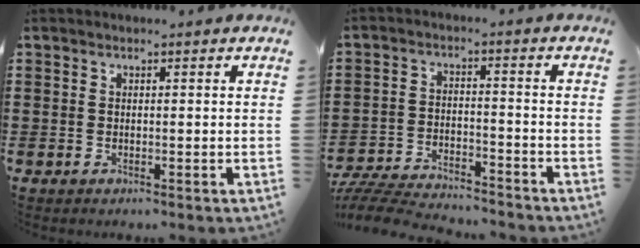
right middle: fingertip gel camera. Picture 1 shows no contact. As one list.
[{"total": 6.9, "force": [-6.7, 0.8, 1.5], "torque": [-0.033, 0.008, -0.133]}]